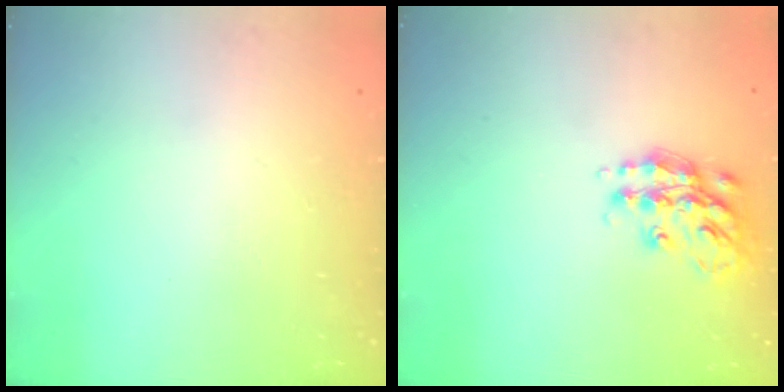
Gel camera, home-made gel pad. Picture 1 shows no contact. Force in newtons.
{"total": 14.9, "press": 14.8, "slide": 0.8}